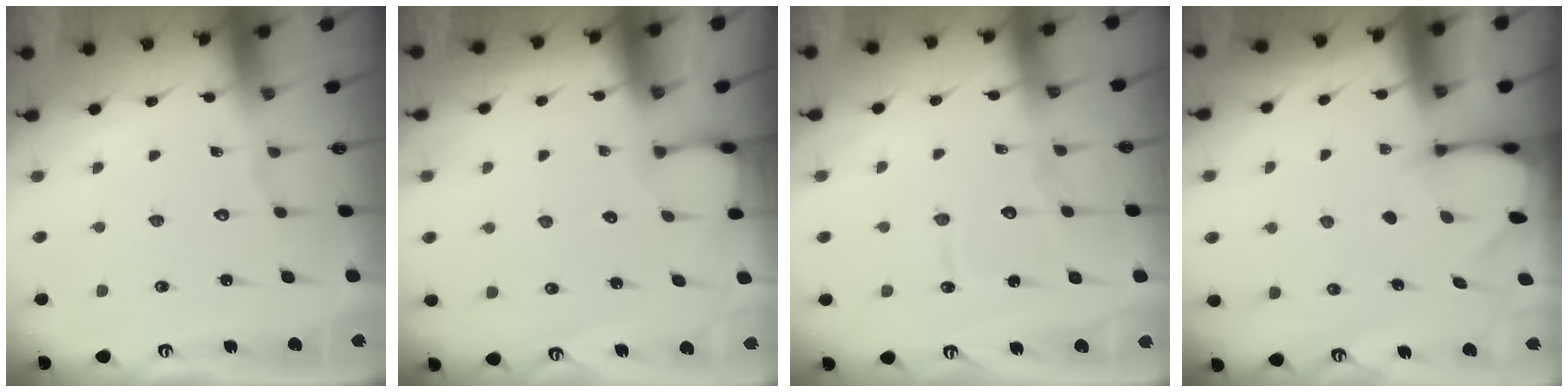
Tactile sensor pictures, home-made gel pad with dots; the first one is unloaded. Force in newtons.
{"total": 2.0, "press": 2.0, "slide": 0.3}
{"total": 6.7, "press": 6.7, "slide": 0.5}
{"total": 2.5, "press": 2.5, "slide": 0.3}